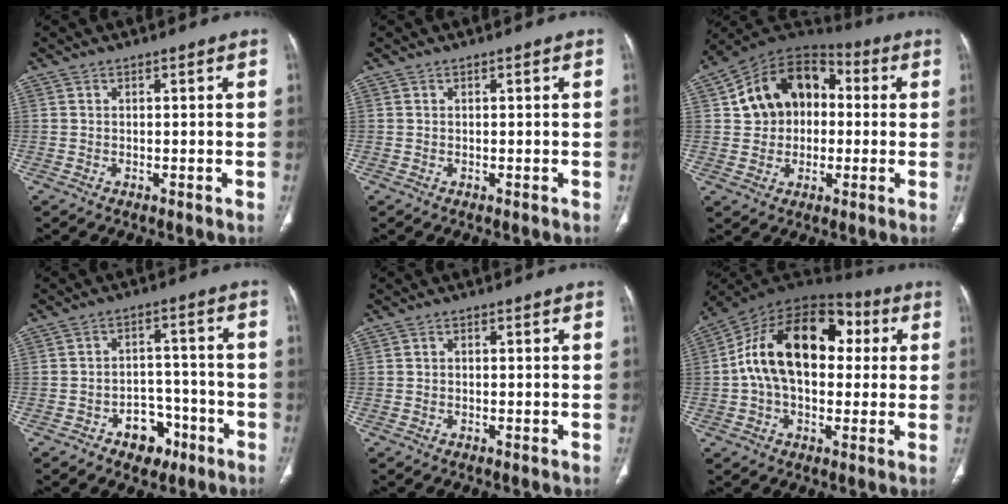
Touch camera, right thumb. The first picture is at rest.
{"total": 0.0}
{"total": 15.8, "force": [1.9, 12.1, 10.0], "torque": [-0.125, 0.037, 0.024]}
{"total": 7.5, "force": [-4.1, 5.3, 3.2], "torque": [-0.012, 0.045, -0.057]}
{"total": 0.6, "force": [0.0, 0.5, 0.4], "torque": [-0.003, 0.002, -0.003]}
{"total": 21.4, "force": [2.9, 13.4, 16.4], "torque": [-0.259, 0.039, 0.035]}